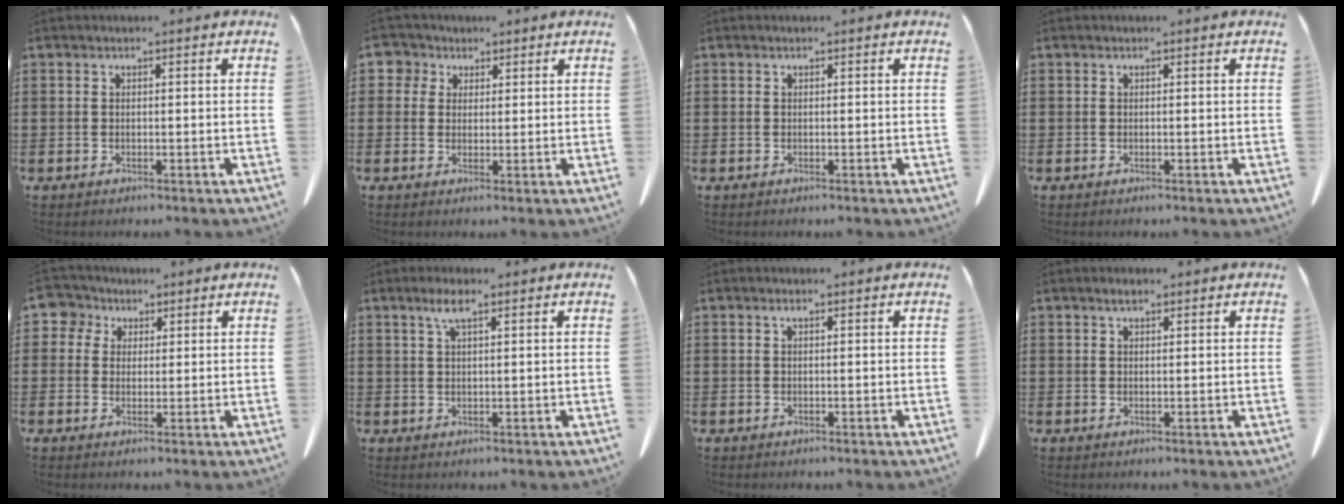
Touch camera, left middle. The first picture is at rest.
{"total": 3.7, "force": [2.0, 3.0, 0.8], "torque": [-0.025, 0.008, 0.034]}
{"total": 0.0}
{"total": 0.0}
{"total": 4.1, "force": [2.0, 3.5, 0.8], "torque": [-0.031, 0.007, 0.034]}
{"total": 3.1, "force": [1.8, 0.6, 2.5], "torque": [-0.053, 0.005, 0.030]}
{"total": 0.5, "force": [0.2, 0.1, 0.5], "torque": [-0.010, 0.000, 0.005]}
{"total": 1.2, "force": [0.9, 0.4, 0.7], "torque": [-0.016, 0.002, 0.016]}